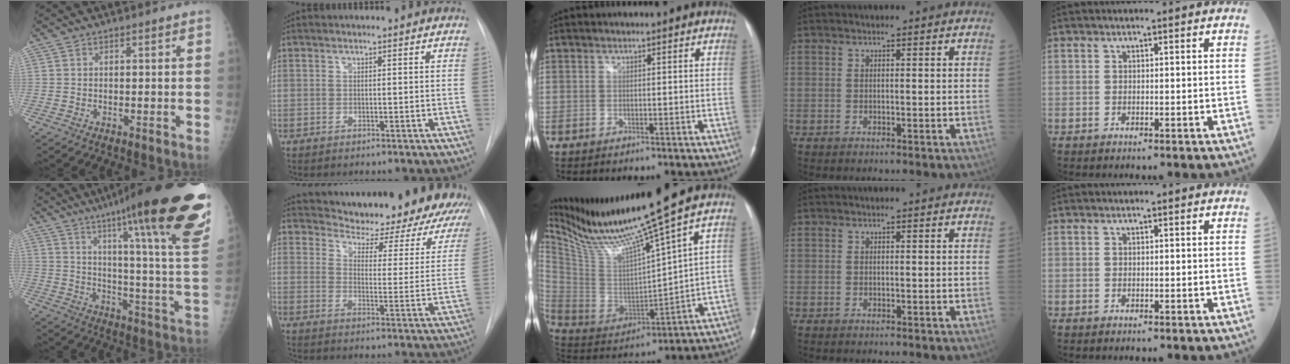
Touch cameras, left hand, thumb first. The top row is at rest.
{"thumb": {"total": 32.4, "force": [20.8, 3.4, 24.7], "torque": [-0.287, -0.086, 0.291]}, "index": {"total": 25.9, "force": [23.7, 6.1, 8.7], "torque": [-0.127, -0.096, 0.273]}, "middle": {"total": 16.4, "force": [13.5, -2.6, 9.0], "torque": [-0.177, -0.037, 0.257]}}